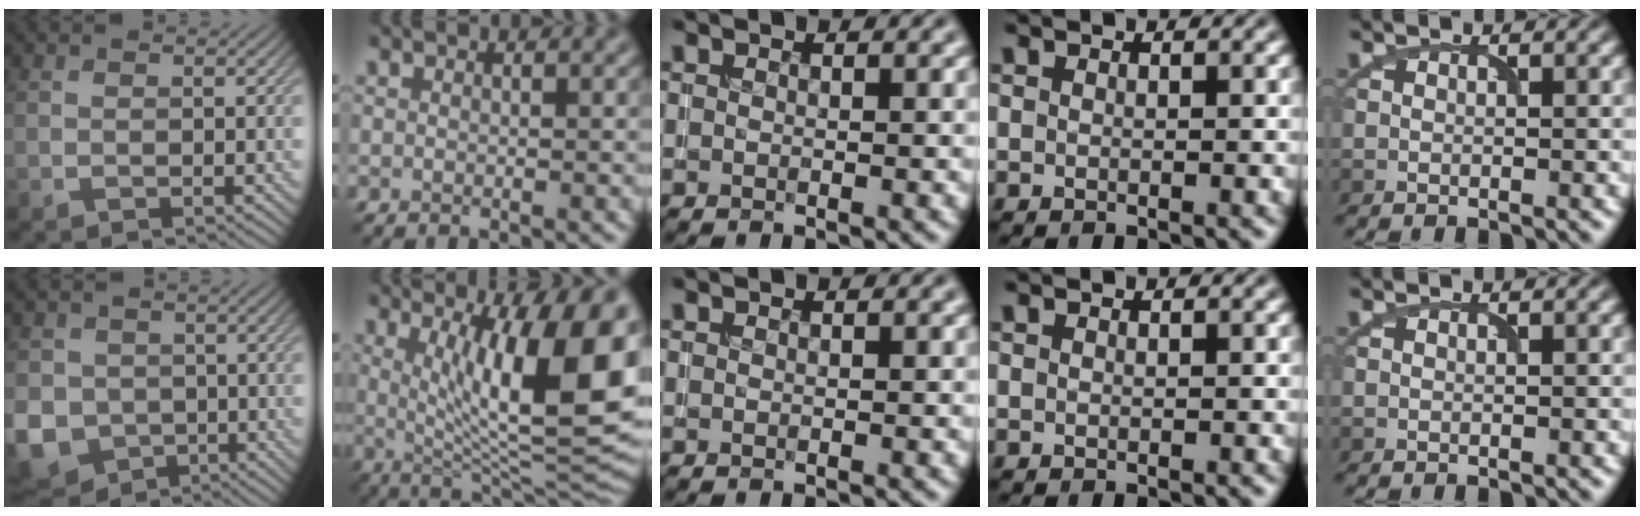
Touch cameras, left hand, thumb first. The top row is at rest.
{"thumb": {"total": 9.0, "force": [-1.9, 7.8, 4.1], "torque": [-0.119, -0.038, -0.040]}, "index": {"total": 15.4, "force": [2.5, 4.5, 14.5], "torque": [-0.179, -0.007, 0.038]}}